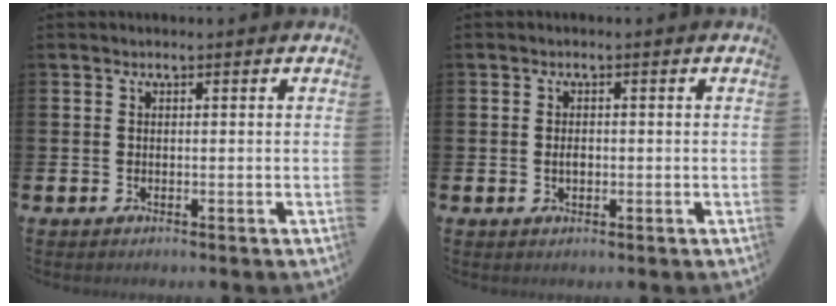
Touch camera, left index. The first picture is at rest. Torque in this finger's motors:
{"motor_torque": [0.07, 0.03, 0.01, 0.04]}